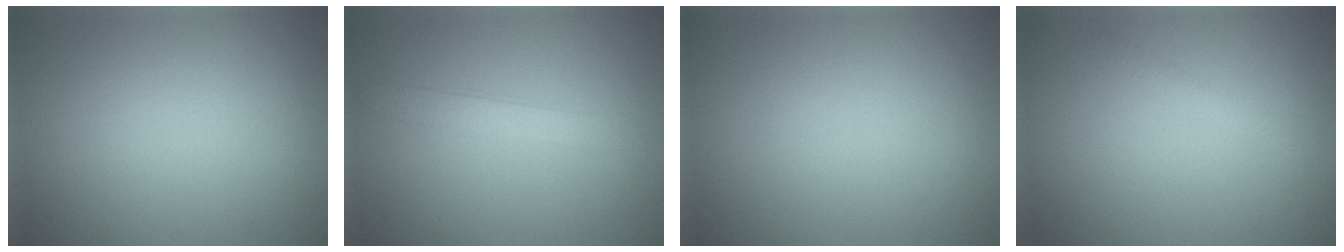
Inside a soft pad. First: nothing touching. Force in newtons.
{"total": 1.9, "press": 1.9, "slide": 0.1}
{"total": 0.0}
{"total": 0.8, "press": 0.8, "slide": 0.0}